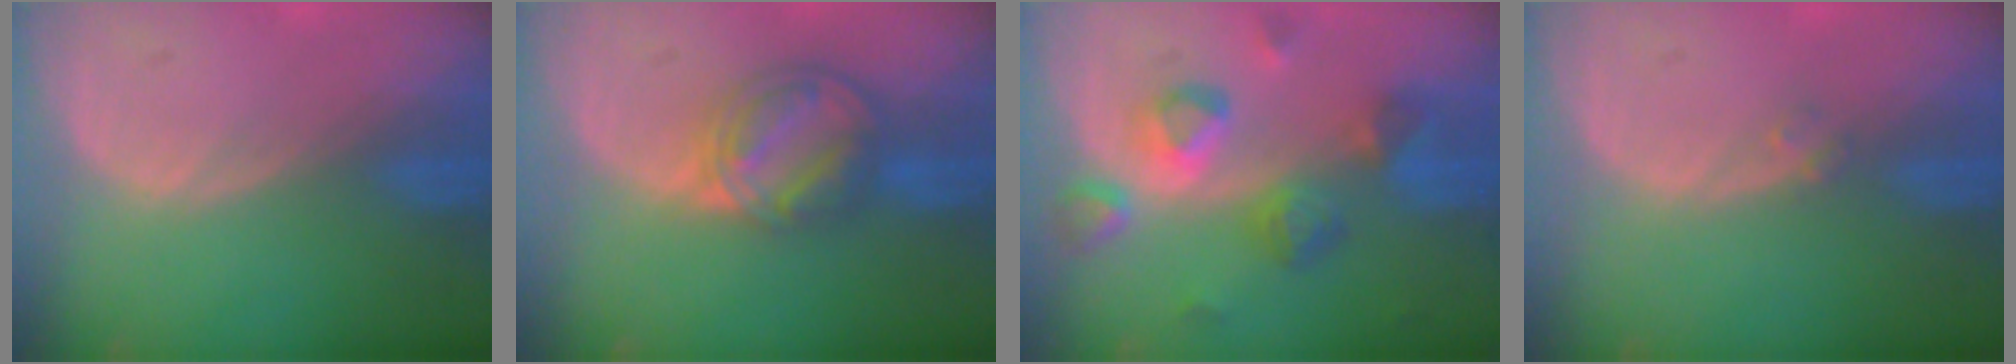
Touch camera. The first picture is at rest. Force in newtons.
{"total": 8.0, "press": 6.9, "slide": 4.0}
{"total": 8.8, "press": 7.9, "slide": 3.7}
{"total": 1.2, "press": 1.1, "slide": 0.6}